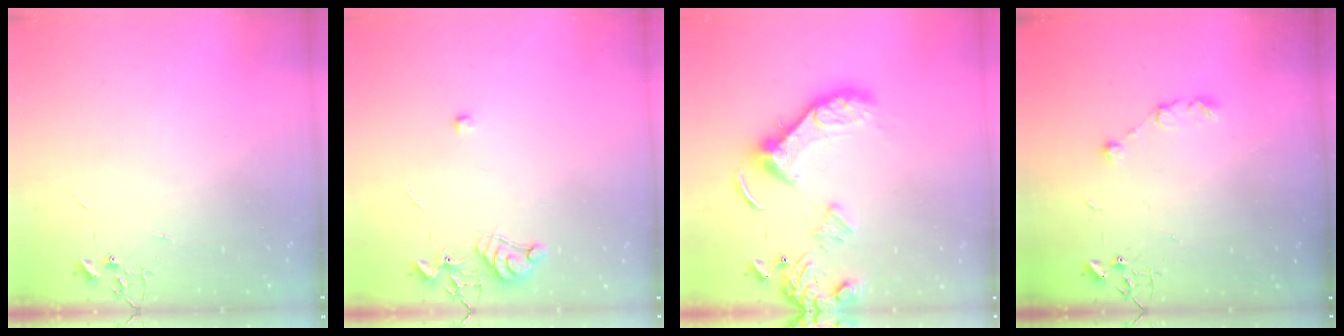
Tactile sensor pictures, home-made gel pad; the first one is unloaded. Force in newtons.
{"total": 6.6, "press": 6.6, "slide": 0.7}
{"total": 15.1, "press": 15.0, "slide": 1.8}
{"total": 6.8, "press": 6.8, "slide": 0.9}